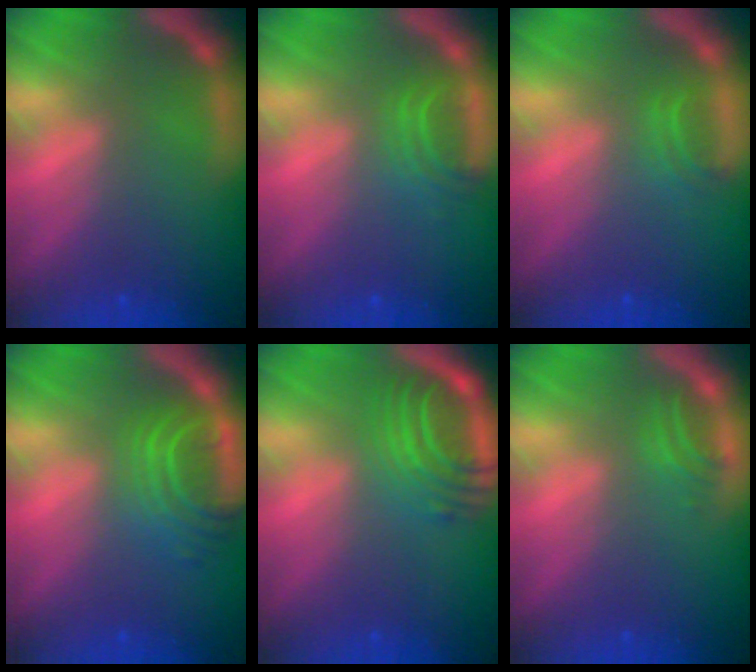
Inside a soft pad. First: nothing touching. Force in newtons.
{"total": 2.5}
{"total": 1.4}
{"total": 5.0}
{"total": 6.1}
{"total": 1.5}